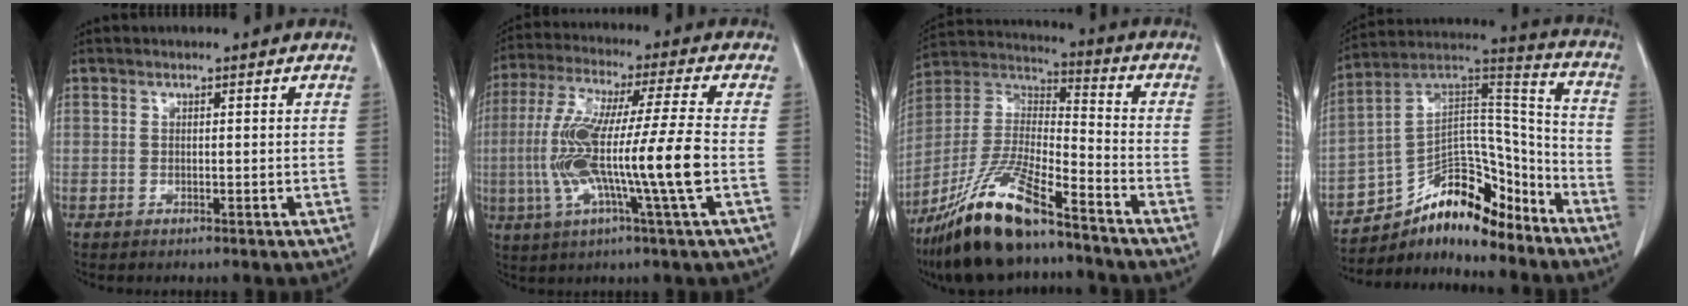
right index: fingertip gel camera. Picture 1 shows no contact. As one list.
[{"total": 15.8, "force": [-2.6, -0.8, 15.5], "torque": [-0.304, -0.002, -0.056]}, {"total": 18.3, "force": [-13.2, 3.4, 12.3], "torque": [-0.271, -0.022, -0.247]}, {"total": 16.0, "force": [-12.9, 5.5, 7.8], "torque": [-0.122, 0.060, -0.218]}]